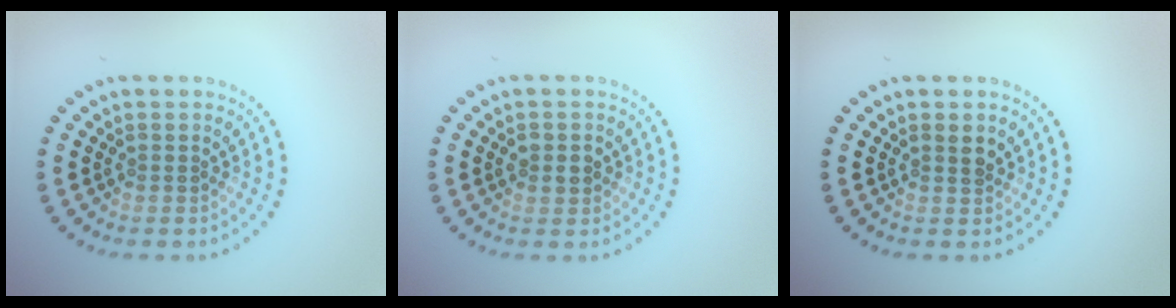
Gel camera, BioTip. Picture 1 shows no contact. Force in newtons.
{"total": 1.6, "press": 1.5, "slide": 0.5}
{"total": 1.3, "press": 1.1, "slide": 0.7}